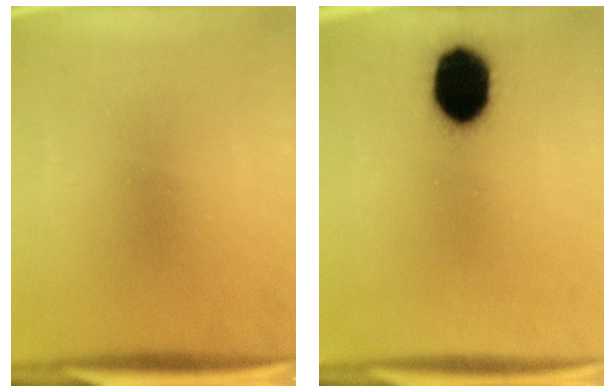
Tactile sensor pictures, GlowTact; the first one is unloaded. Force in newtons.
{"total": 14.7}